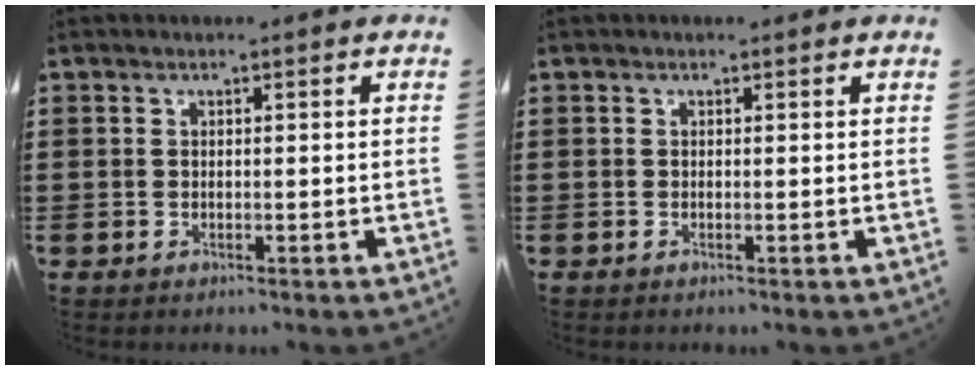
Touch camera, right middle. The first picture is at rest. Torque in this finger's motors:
{"motor_torque": [0.45, -0.43, 0.17, 0.04]}